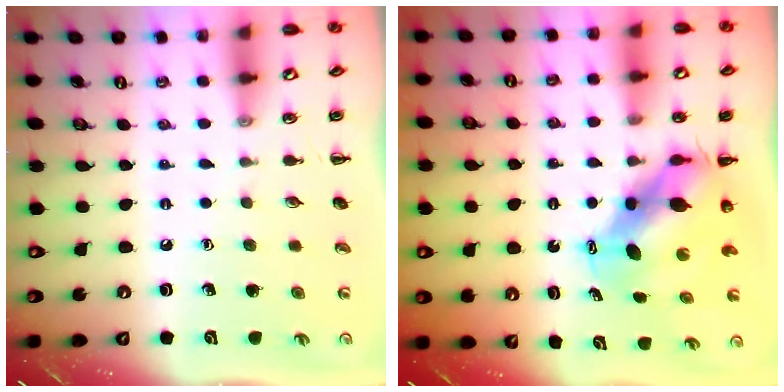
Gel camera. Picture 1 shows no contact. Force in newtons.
{"total": 7.9, "press": 7.8, "slide": 1.7}